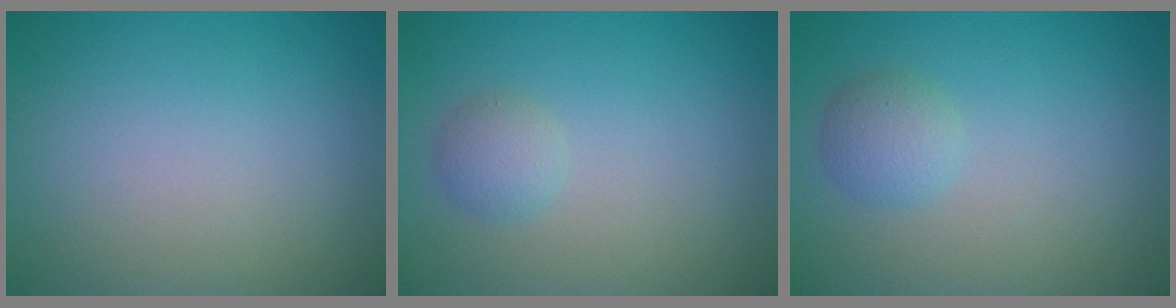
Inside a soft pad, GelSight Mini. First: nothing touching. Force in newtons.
{"total": 1.6, "press": 1.6, "slide": 0.1}
{"total": 2.0, "press": 2.0, "slide": 0.1}